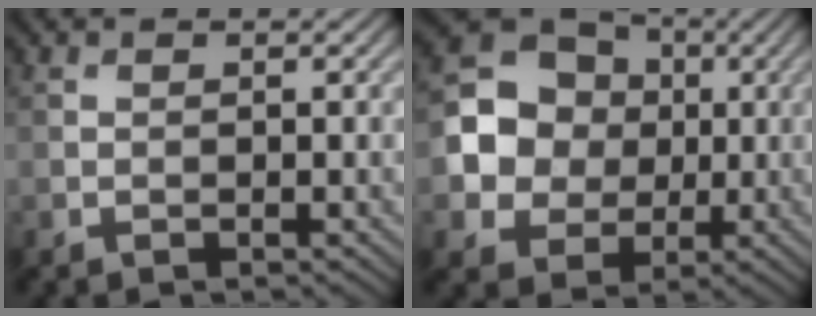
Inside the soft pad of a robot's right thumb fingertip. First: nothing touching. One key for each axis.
{"total": 11.6, "fx": 0.7, "fy": 10.4, "fz": 5.1, "tx": -0.133, "ty": 0.016, "tz": 0.006}